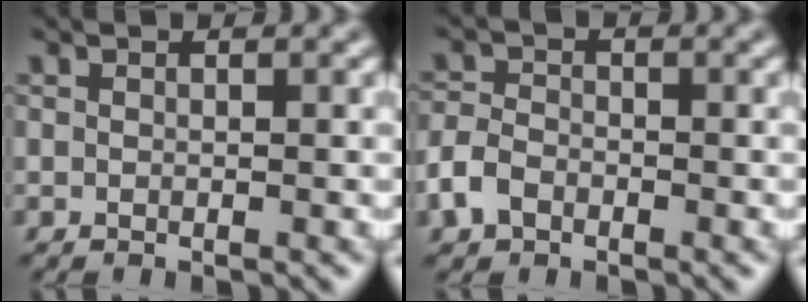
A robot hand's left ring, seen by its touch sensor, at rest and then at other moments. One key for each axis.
{"total": 2.8, "fx": -1.5, "fy": 1.9, "fz": 1.3, "tx": -0.029, "ty": 0.001, "tz": -0.040}